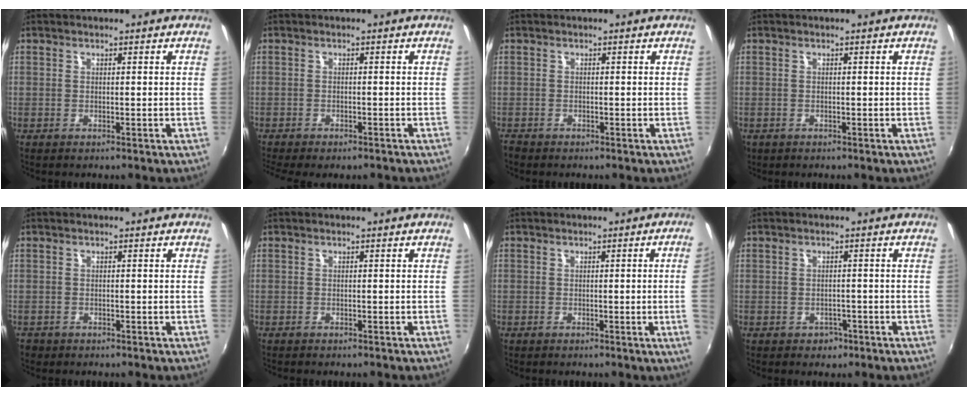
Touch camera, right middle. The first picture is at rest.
{"total": 5.6, "force": [-4.7, 1.5, 2.8], "torque": [-0.069, -0.028, -0.074]}
{"total": 1.6, "force": [-1.5, 0.7, 0.2], "torque": [-0.011, -0.007, -0.029]}
{"total": 1.1, "force": [-0.6, 0.8, 0.2], "torque": [-0.009, -0.004, -0.009]}
{"total": 1.6, "force": [-1.1, 1.2, 0.3], "torque": [-0.012, -0.003, -0.018]}
{"total": 1.0, "force": [-0.9, 0.2, 0.3], "torque": [-0.009, -0.006, -0.016]}
{"total": 3.3, "force": [0.0, -1.6, 2.8], "torque": [-0.047, -0.010, 0.006]}
{"total": 2.7, "force": [-1.5, 2.1, 0.7], "torque": [-0.018, -0.001, -0.018]}